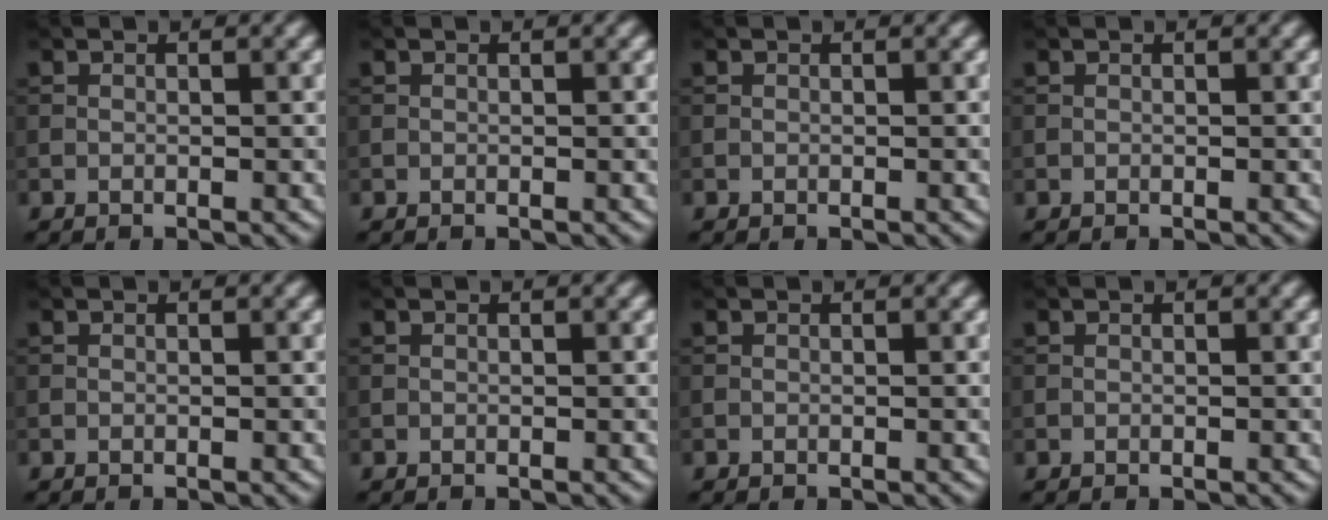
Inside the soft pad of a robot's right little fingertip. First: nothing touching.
{"total": 0.0}
{"total": 0.0}
{"total": 0.0}
{"total": 0.0}
{"total": 0.0}
{"total": 0.0}
{"total": 0.0}